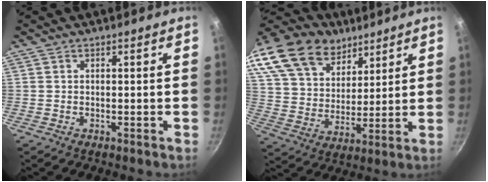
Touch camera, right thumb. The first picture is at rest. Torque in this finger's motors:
{"motor_torque": [2.17, 2.58, 0.33, 0.06, 0.51]}